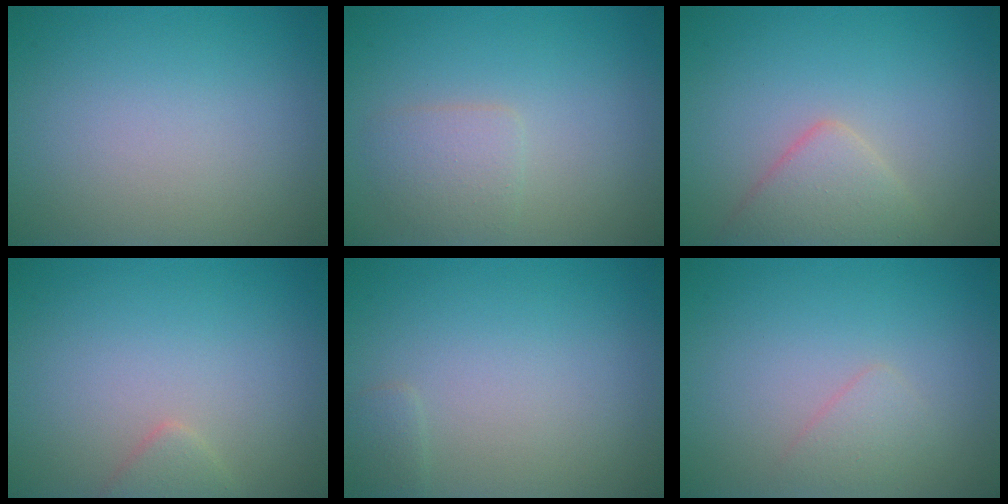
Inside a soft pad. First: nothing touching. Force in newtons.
{"total": 2.1, "press": 2.1, "slide": 0.0}
{"total": 3.2, "press": 3.2, "slide": 0.1}
{"total": 1.3, "press": 1.3, "slide": 0.1}
{"total": 0.8, "press": 0.8, "slide": 0.1}
{"total": 1.3, "press": 1.3, "slide": 0.1}